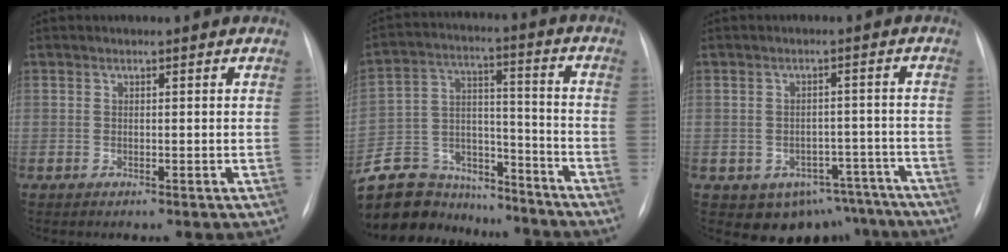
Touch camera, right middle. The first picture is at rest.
{"total": 21.4, "force": [-18.5, 9.5, 4.9], "torque": [-0.142, 0.038, -0.293]}
{"total": 9.1, "force": [-6.5, 6.1, 2.0], "torque": [-0.004, 0.027, -0.076]}